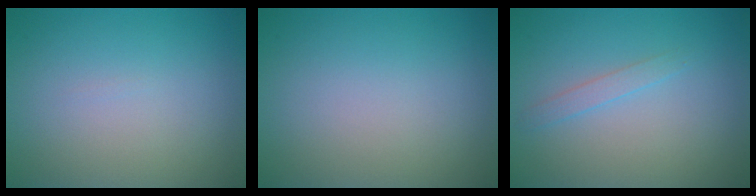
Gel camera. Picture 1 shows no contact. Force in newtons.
{"total": 0.0}
{"total": 1.1, "press": 1.1, "slide": 0.1}